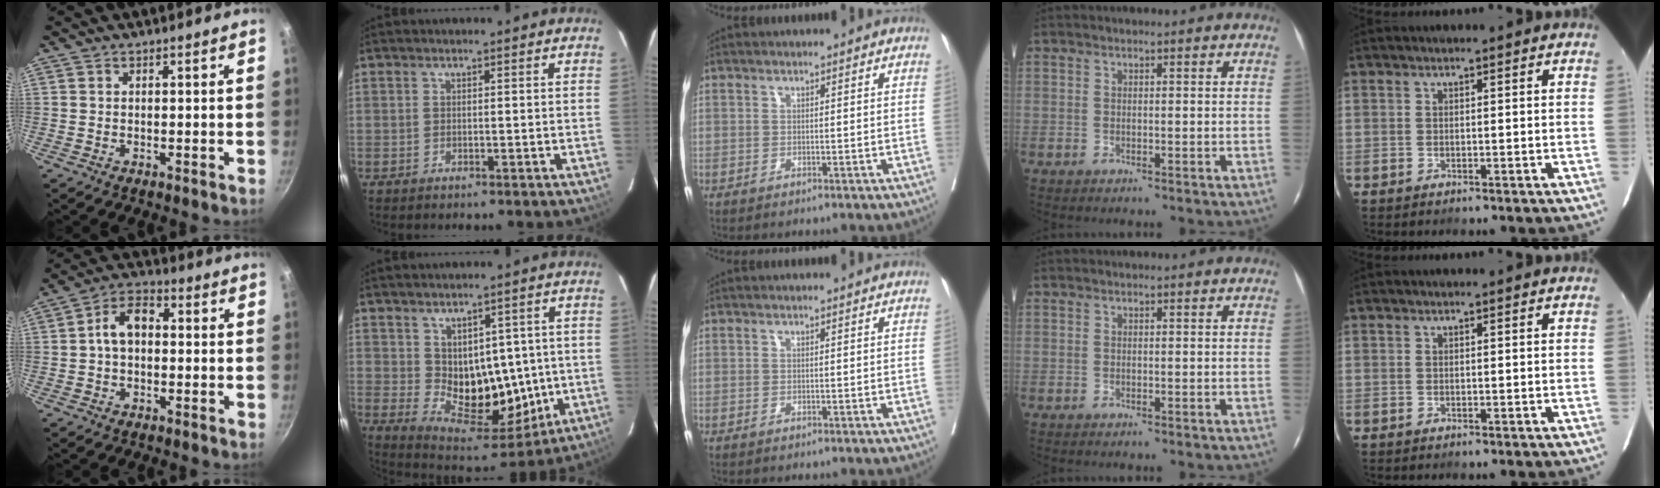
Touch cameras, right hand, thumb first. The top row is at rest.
{"thumb": {"total": 7.3, "force": [0.1, 4.8, 5.5], "torque": [-0.087, 0.026, -0.009]}, "index": {"total": 12.5, "force": [0.3, 7.8, 9.8], "torque": [-0.144, 0.009, 0.037]}}